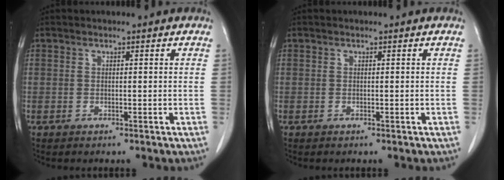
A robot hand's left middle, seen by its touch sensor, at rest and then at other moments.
{"total": 0.0}